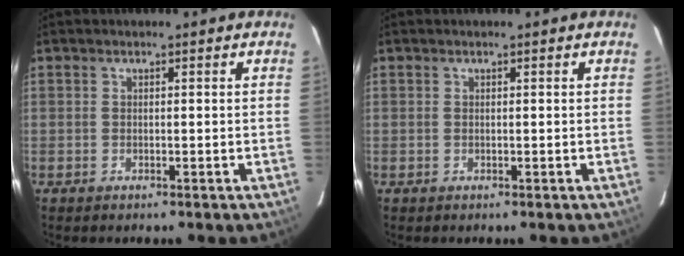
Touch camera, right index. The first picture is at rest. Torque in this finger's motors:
{"motor_torque": [0.00, 0.00, 0.00, 0.01]}